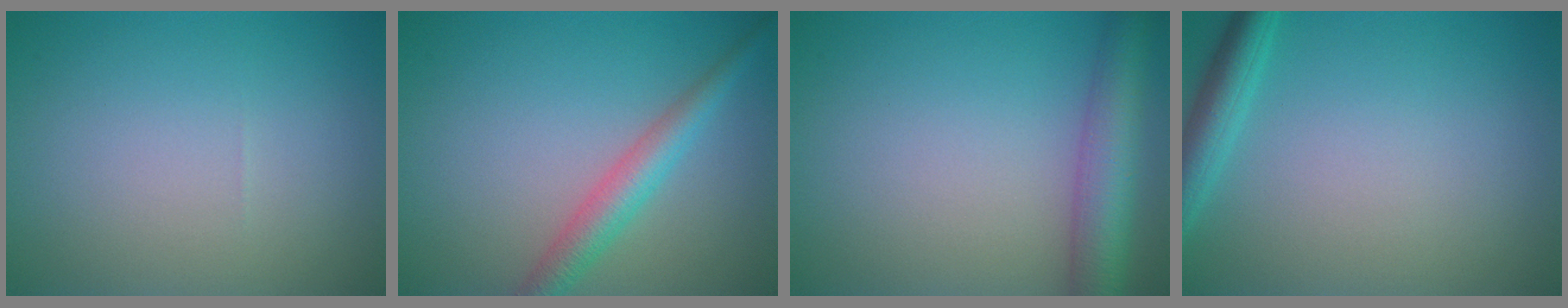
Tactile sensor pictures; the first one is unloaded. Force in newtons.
{"total": 3.3, "press": 3.3, "slide": 0.1}
{"total": 5.4, "press": 5.4, "slide": 0.1}
{"total": 3.0, "press": 2.9, "slide": 0.2}